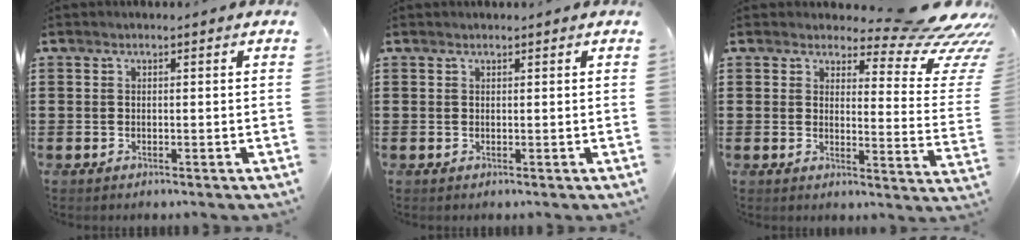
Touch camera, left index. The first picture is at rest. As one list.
[{"total": 0.0}, {"total": 9.6, "force": [7.4, 2.3, 5.6], "torque": [-0.088, -0.054, 0.126]}]